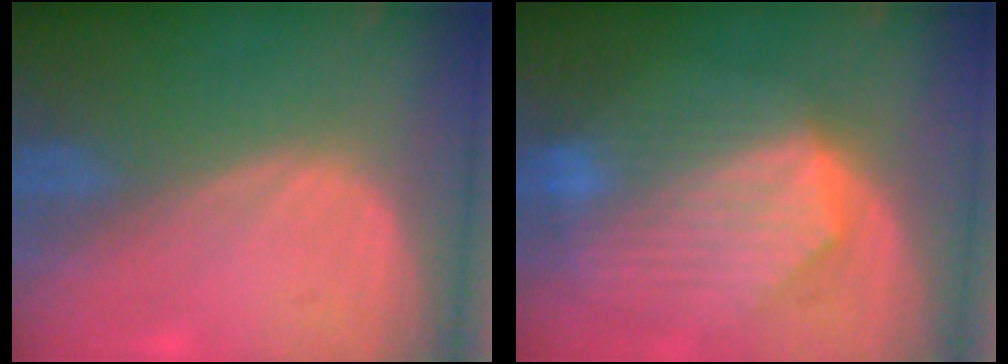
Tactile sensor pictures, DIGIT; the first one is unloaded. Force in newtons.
{"total": 9.8, "press": 8.7, "slide": 4.5}